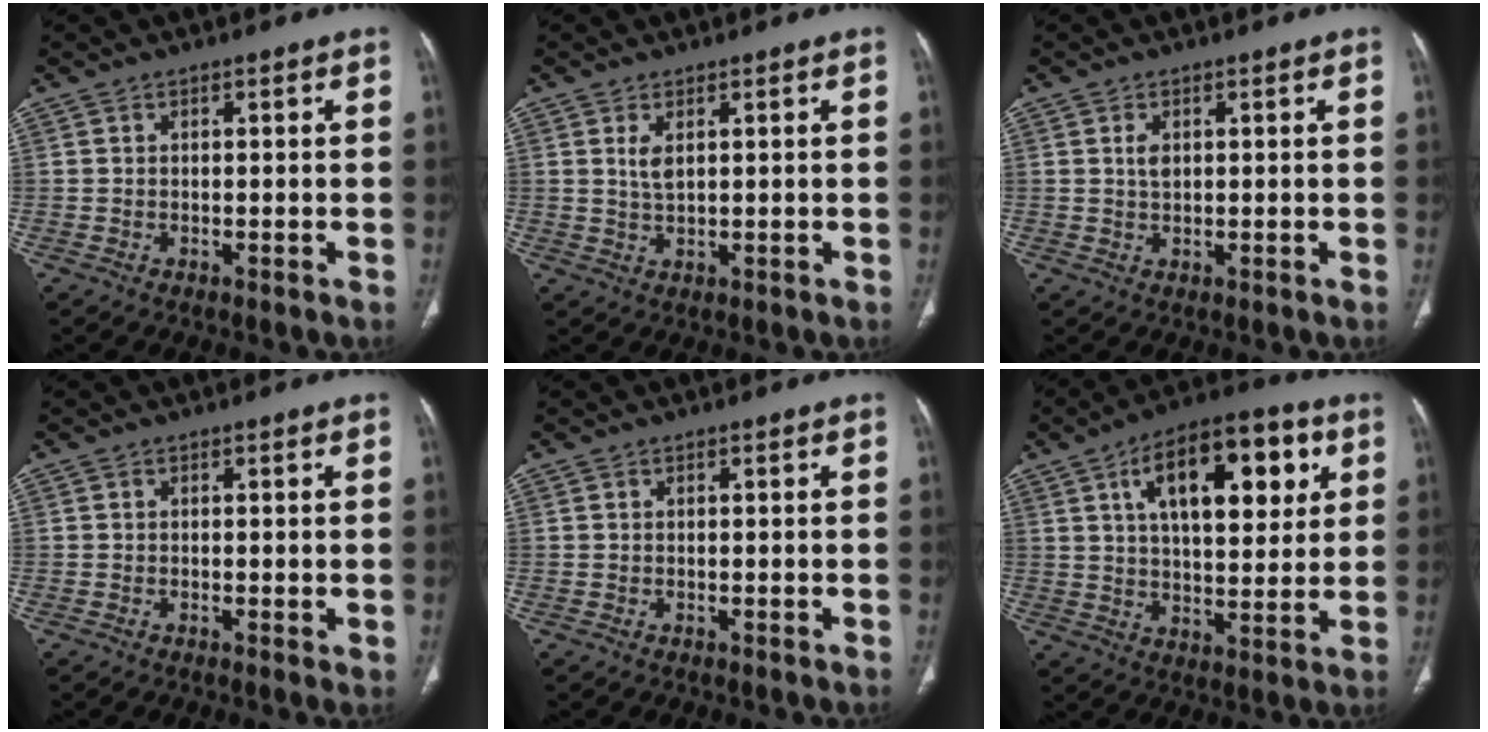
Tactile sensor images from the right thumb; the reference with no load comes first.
{"total": 2.6, "force": [1.0, 1.0, 2.1], "torque": [-0.044, -0.008, 0.027]}
{"total": 2.1, "force": [0.7, 1.2, 1.6], "torque": [-0.030, -0.002, 0.015]}
{"total": 0.9, "force": [-0.1, 0.2, 0.9], "torque": [-0.017, -0.004, -0.002]}
{"total": 0.0}
{"total": 19.8, "force": [7.2, 9.3, 15.9], "torque": [-0.207, -0.006, 0.109]}